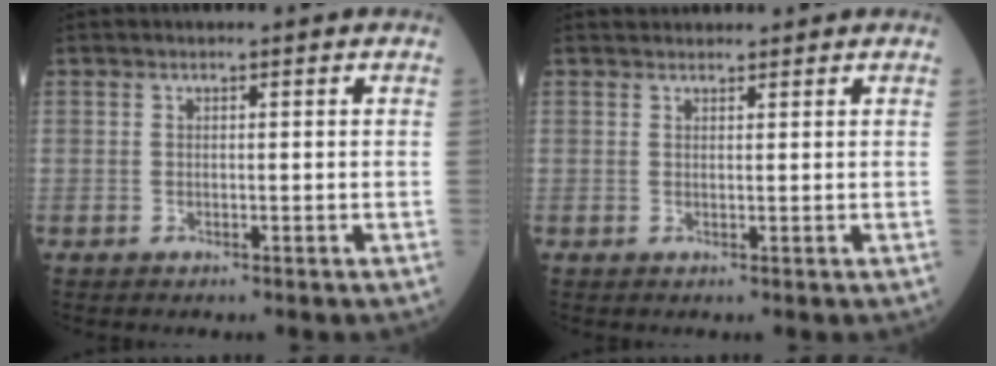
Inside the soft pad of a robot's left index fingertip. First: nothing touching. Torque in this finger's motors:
{"motor_torque": [0.31, -0.33, 0.03, 0.01]}